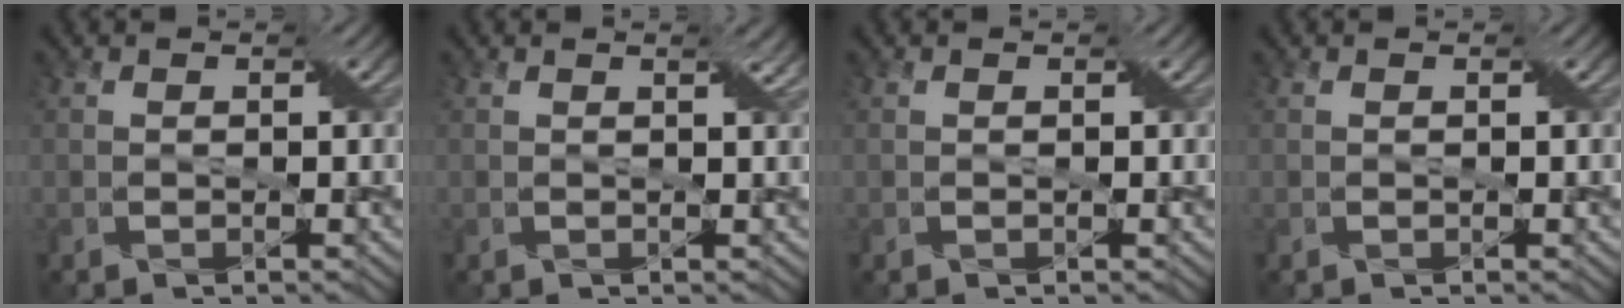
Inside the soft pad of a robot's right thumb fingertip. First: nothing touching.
{"total": 1.2, "force": [0.7, 0.0, 1.0], "torque": [-0.018, 0.004, 0.010]}
{"total": 0.0}
{"total": 0.0}